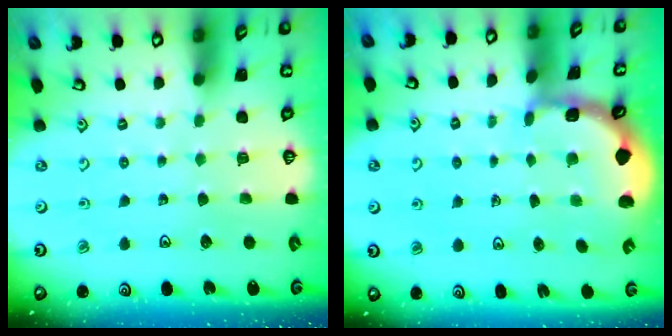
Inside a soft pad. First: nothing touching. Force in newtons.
{"total": 1.8, "press": 1.8, "slide": 0.2}